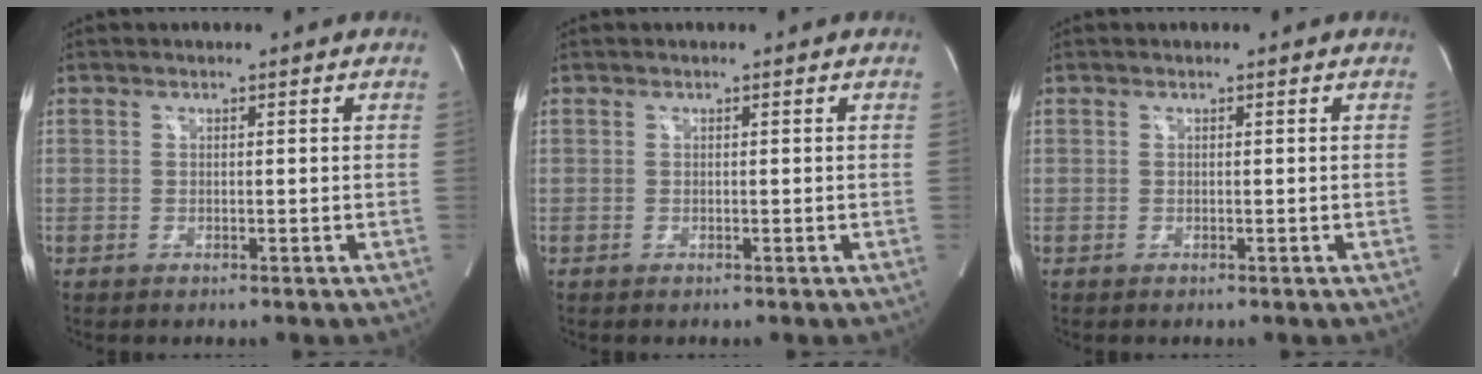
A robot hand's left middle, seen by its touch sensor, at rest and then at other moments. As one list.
[{"total": 0.0}, {"total": 0.0}]